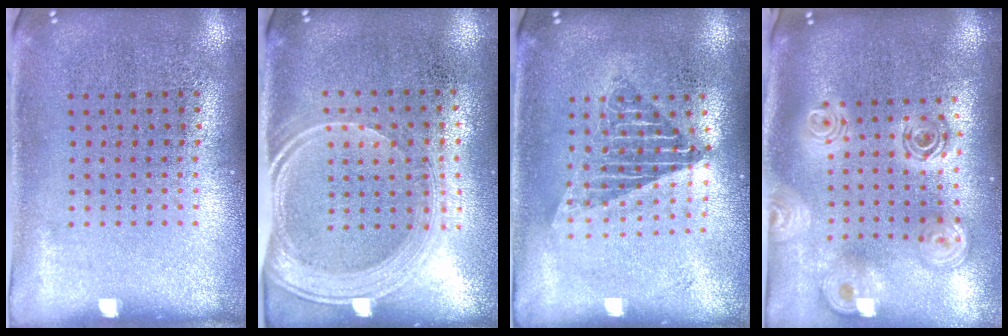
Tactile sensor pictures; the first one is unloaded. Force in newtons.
{"total": 1.9, "press": 1.6, "slide": 1.1}
{"total": 1.5, "press": 1.3, "slide": 0.8}
{"total": 2.5, "press": 1.9, "slide": 1.6}